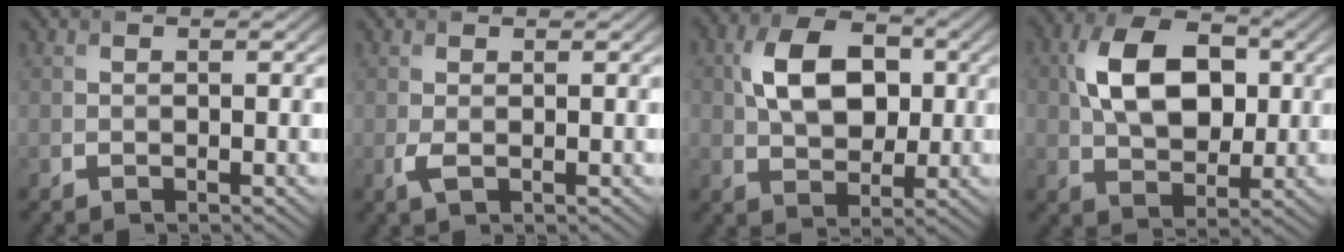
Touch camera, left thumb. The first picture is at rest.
{"total": 1.1, "force": [-0.2, 0.4, 1.0], "torque": [-0.029, -0.001, -0.003]}
{"total": 8.9, "force": [1.3, 6.1, 6.4], "torque": [-0.118, 0.010, 0.018]}
{"total": 10.4, "force": [1.5, 6.9, 7.7], "torque": [-0.153, 0.010, 0.022]}